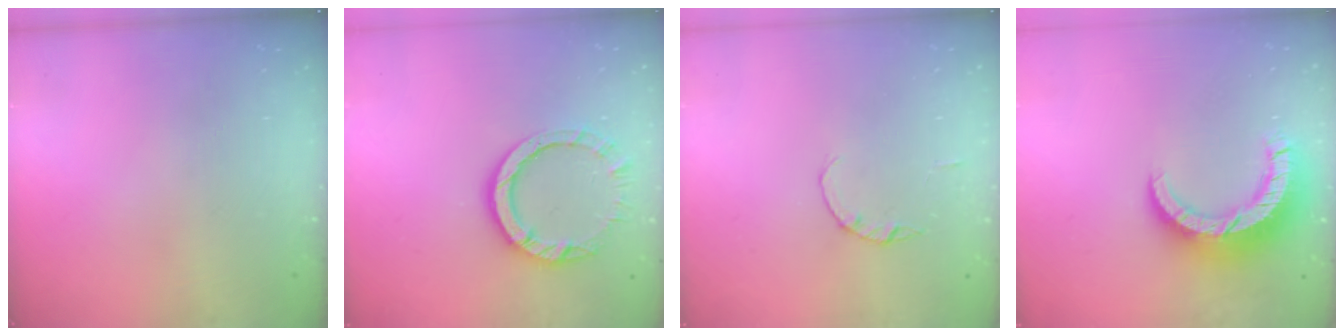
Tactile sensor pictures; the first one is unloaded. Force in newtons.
{"total": 8.6, "press": 8.5, "slide": 1.0}
{"total": 1.0, "press": 1.0, "slide": 0.2}
{"total": 12.0, "press": 12.0, "slide": 1.2}